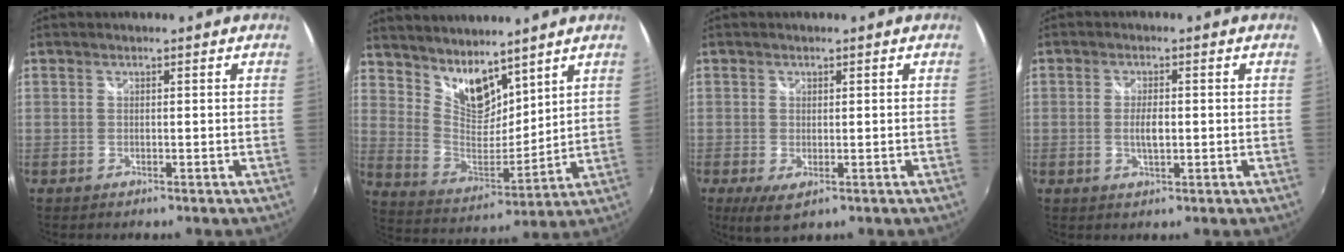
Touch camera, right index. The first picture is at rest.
{"total": 11.7, "force": [9.2, 4.9, 5.3], "torque": [-0.093, -0.005, 0.182]}
{"total": 3.5, "force": [-1.0, 1.9, 2.7], "torque": [-0.051, -0.014, -0.014]}
{"total": 3.3, "force": [-0.3, 1.2, 3.0], "torque": [-0.055, -0.002, -0.006]}